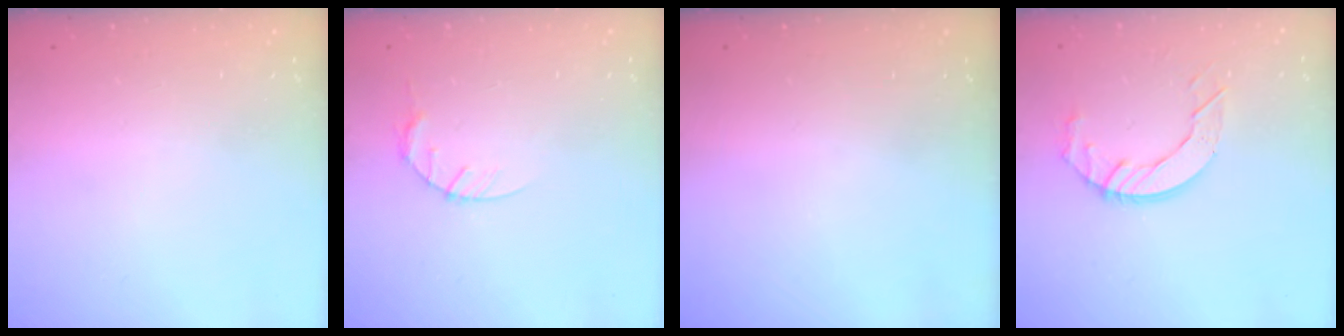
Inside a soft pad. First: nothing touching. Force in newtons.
{"total": 4.6, "press": 4.6, "slide": 0.6}
{"total": 0.0}
{"total": 8.1, "press": 8.0, "slide": 0.4}